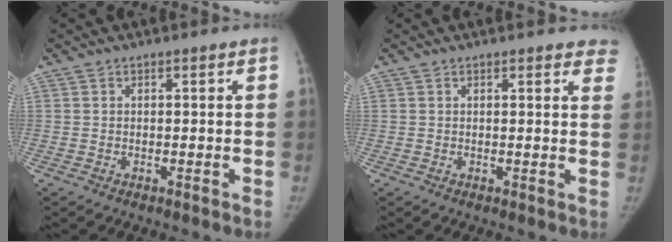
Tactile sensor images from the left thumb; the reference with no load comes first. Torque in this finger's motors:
{"motor_torque": [0.16, -0.23, 0.21, 0.61, 0.02]}